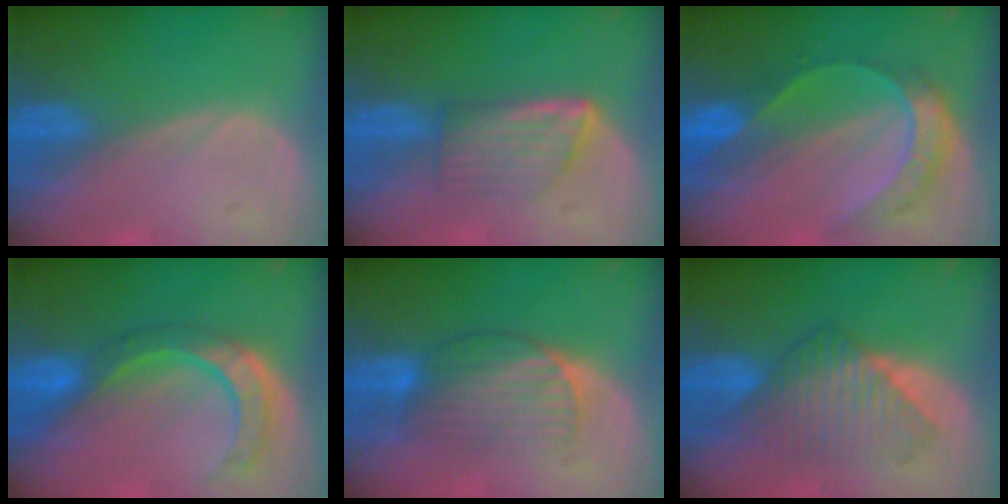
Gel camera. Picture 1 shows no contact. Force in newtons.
{"total": 5.8, "press": 5.4, "slide": 2.2}
{"total": 7.8, "press": 6.5, "slide": 4.4}
{"total": 8.3, "press": 7.2, "slide": 4.2}
{"total": 6.7, "press": 6.4, "slide": 1.8}
{"total": 7.1, "press": 7.1, "slide": 0.2}